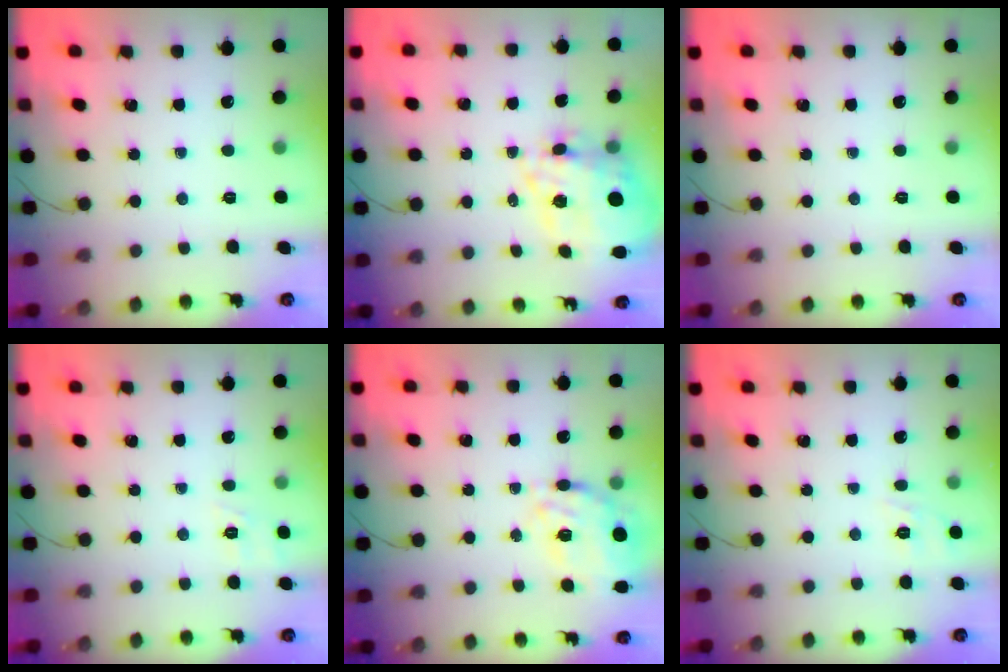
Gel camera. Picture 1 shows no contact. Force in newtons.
{"total": 12.2, "press": 11.6, "slide": 3.7}
{"total": 0.0}
{"total": 1.9, "press": 0.9, "slide": 1.7}
{"total": 13.5, "press": 12.8, "slide": 4.4}
{"total": 5.9, "press": 5.6, "slide": 1.8}